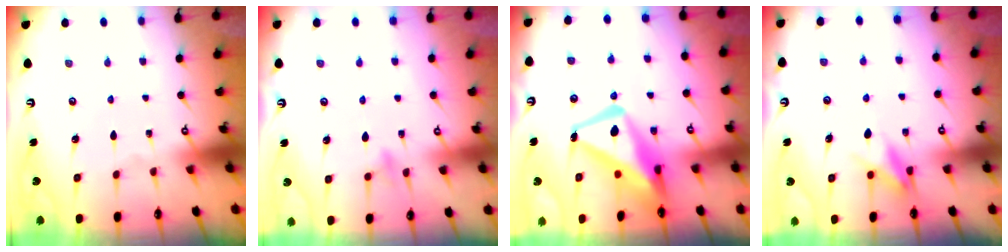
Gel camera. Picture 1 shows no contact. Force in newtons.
{"total": 6.6, "press": 6.6, "slide": 0.6}
{"total": 15.4, "press": 15.3, "slide": 1.5}
{"total": 7.6, "press": 7.6, "slide": 0.9}